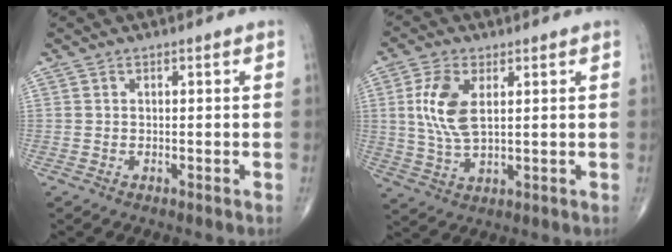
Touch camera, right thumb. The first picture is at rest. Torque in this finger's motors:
{"motor_torque": [-0.08, 0.40, 0.96, 0.19, 0.11]}